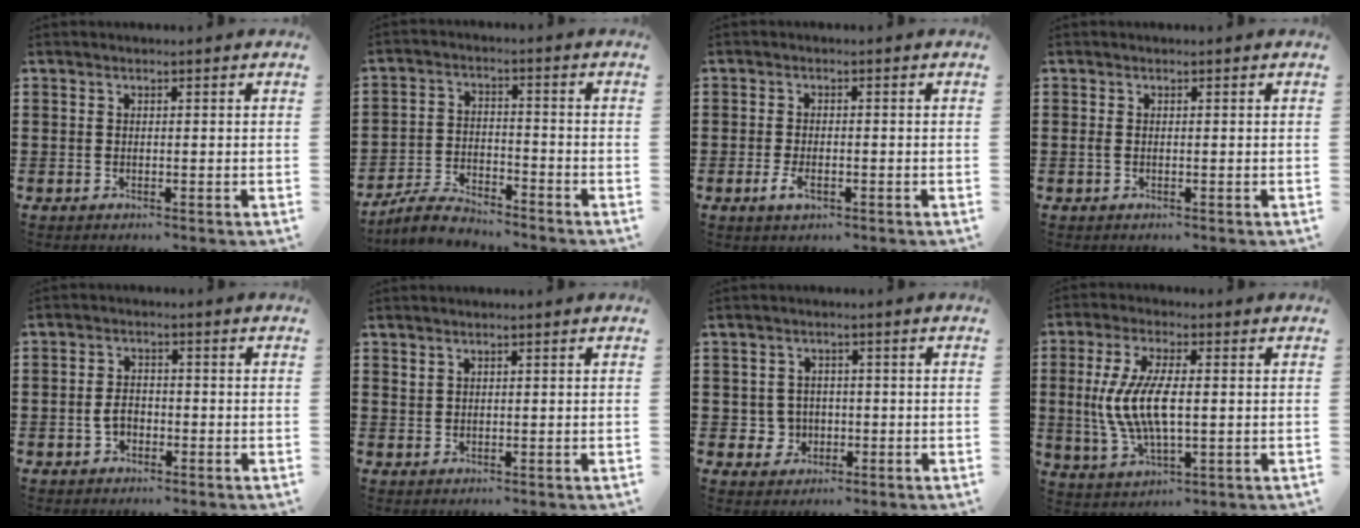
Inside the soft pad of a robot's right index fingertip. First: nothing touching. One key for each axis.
{"total": 5.0, "fx": -4.7, "fy": 1.0, "fz": 1.2, "tx": -0.036, "ty": 0.005, "tz": -0.095}
{"total": 2.3, "fx": -0.9, "fy": 1.0, "fz": 1.9, "tx": -0.041, "ty": -0.004, "tz": -0.019}
{"total": 0.6, "fx": -0.2, "fy": 0.1, "fz": 0.5, "tx": -0.019, "ty": -0.005, "tz": -0.005}
{"total": 2.4, "fx": -0.9, "fy": 1.5, "fz": 1.6, "tx": -0.032, "ty": 0.001, "tz": -0.018}
{"total": 1.0, "fx": 1.0, "fy": 0.3, "fz": 0.1, "tx": -0.005, "ty": -0.001, "tz": 0.020}
{"total": 3.3, "fx": -0.5, "fy": 3.2, "fz": 0.7, "tx": -0.026, "ty": 0.007, "tz": -0.012}
{"total": 9.4, "fx": -0.1, "fy": 3.4, "fz": 8.7, "tx": -0.199, "ty": -0.008, "tz": -0.011}